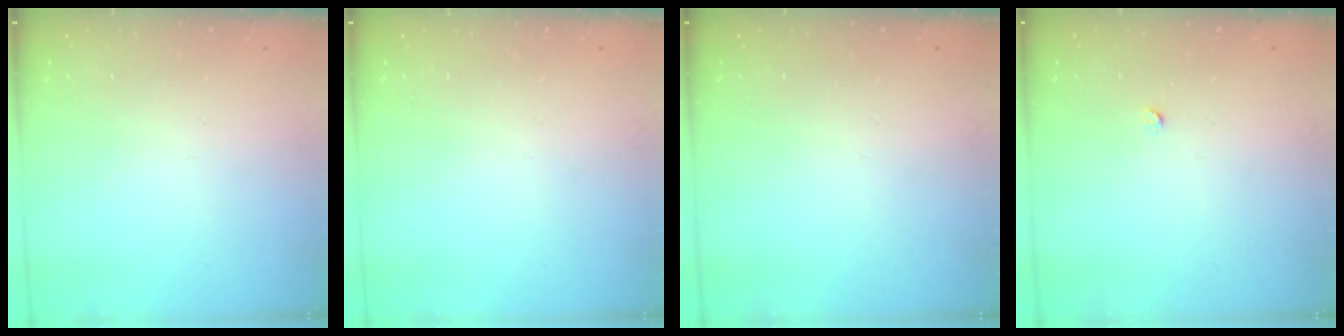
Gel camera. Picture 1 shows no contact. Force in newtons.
{"total": 0.0}
{"total": 0.0}
{"total": 2.2, "press": 2.2, "slide": 0.3}